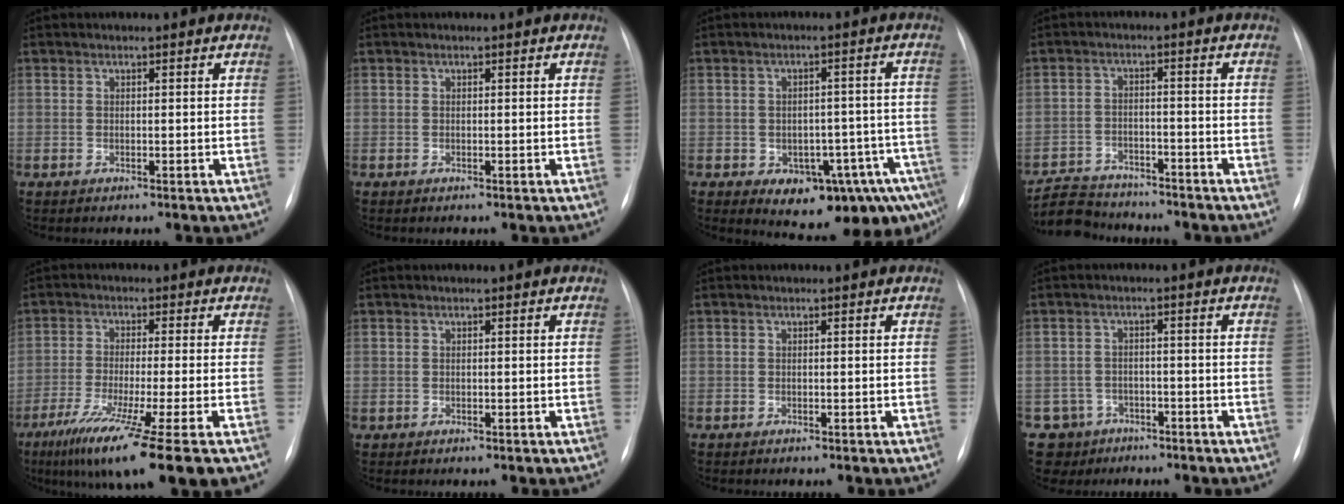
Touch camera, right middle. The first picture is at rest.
{"total": 0.0}
{"total": 12.9, "force": [-6.9, 5.6, 9.3], "torque": [-0.090, 0.023, -0.081]}
{"total": 9.0, "force": [-8.4, 3.0, 1.6], "torque": [-0.032, 0.007, -0.130]}
{"total": 14.0, "force": [-8.4, -0.7, 11.1], "torque": [-0.177, -0.048, -0.136]}
{"total": 0.0}
{"total": 0.0}
{"total": 6.1, "force": [-3.8, 4.8, -0.4], "torque": [0.007, 0.010, -0.057]}